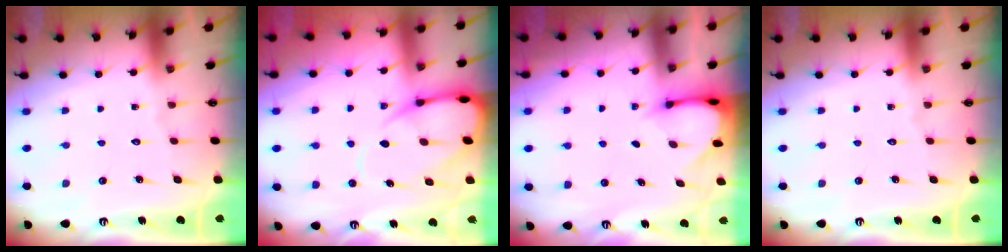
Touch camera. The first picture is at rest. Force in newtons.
{"total": 9.8, "press": 9.8, "slide": 0.9}
{"total": 2.9, "press": 2.9, "slide": 0.2}
{"total": 0.0}